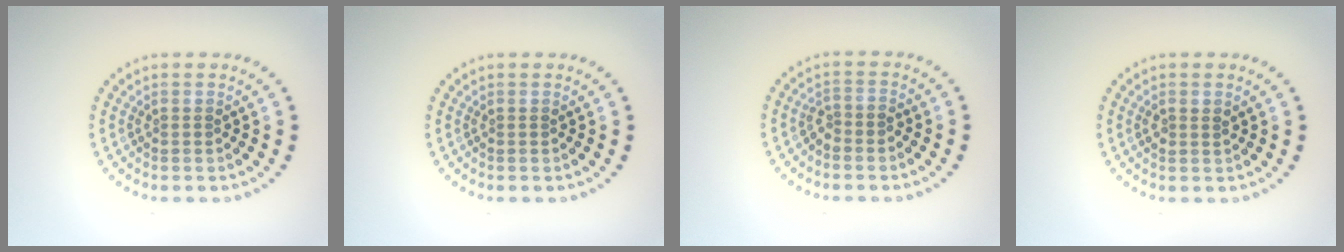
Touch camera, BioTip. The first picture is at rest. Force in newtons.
{"total": 0.0}
{"total": 1.4, "press": 1.1, "slide": 0.8}
{"total": 1.0, "press": 0.9, "slide": 0.4}